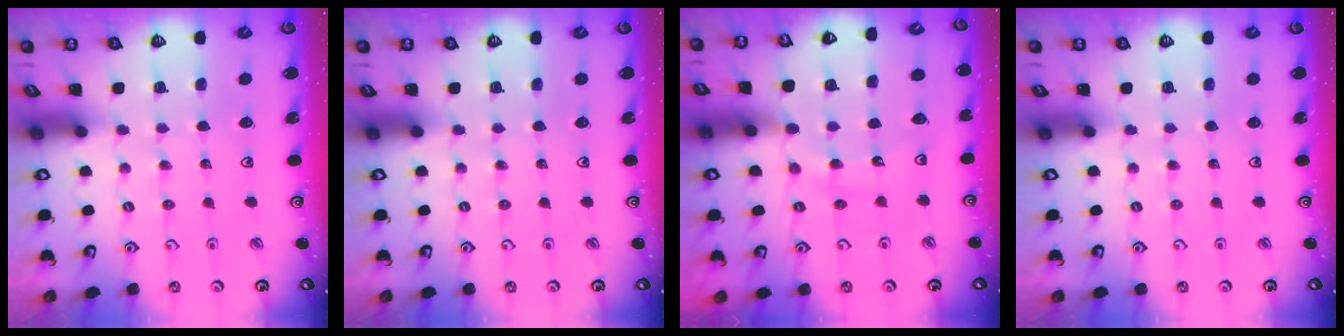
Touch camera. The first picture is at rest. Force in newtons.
{"total": 0.0}
{"total": 11.5, "press": 11.4, "slide": 1.2}
{"total": 0.0}